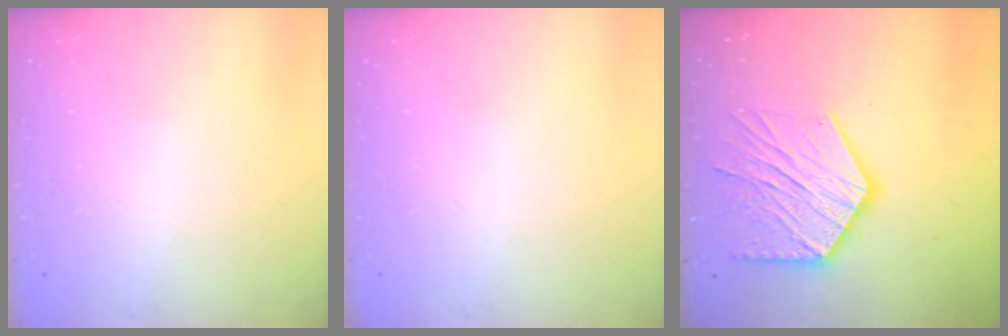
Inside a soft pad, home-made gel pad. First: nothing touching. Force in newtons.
{"total": 0.0}
{"total": 18.3, "press": 18.2, "slide": 1.6}